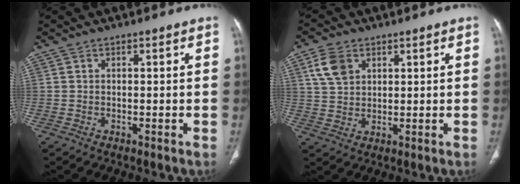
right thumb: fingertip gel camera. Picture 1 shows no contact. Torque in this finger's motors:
{"motor_torque": [-0.68, 0.69, -0.01, 0.04, 0.16]}